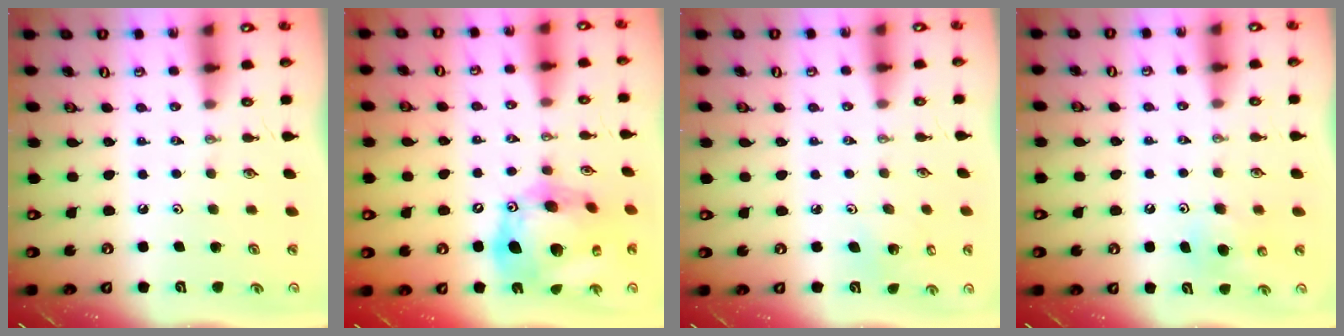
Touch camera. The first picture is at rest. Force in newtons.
{"total": 21.3, "press": 21.1, "slide": 2.5}
{"total": 3.8, "press": 3.8, "slide": 0.2}
{"total": 6.7, "press": 6.7, "slide": 1.0}